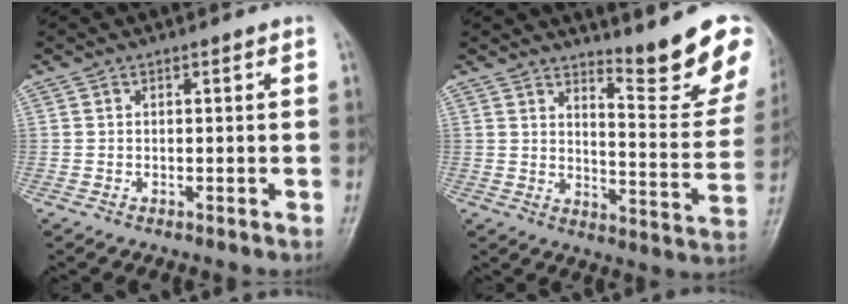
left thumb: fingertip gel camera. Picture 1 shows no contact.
{"total": 12.7, "force": [10.3, 1.7, 7.3], "torque": [-0.068, -0.099, 0.139]}